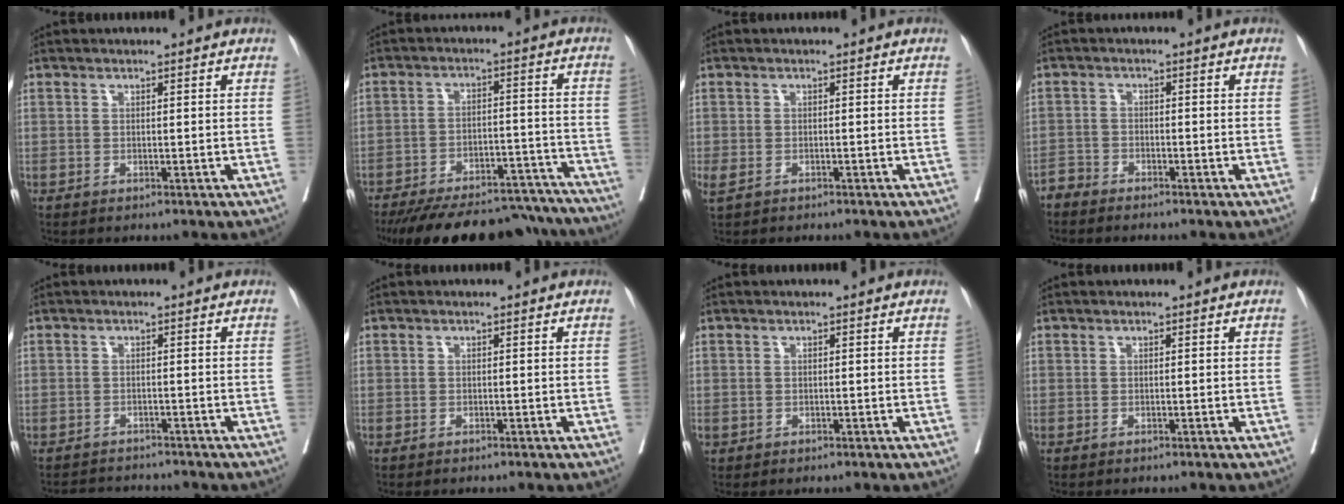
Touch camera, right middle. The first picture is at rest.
{"total": 25.3, "force": [-22.3, 7.2, 9.4], "torque": [-0.136, -0.007, -0.300]}
{"total": 2.2, "force": [-1.3, 1.0, 1.4], "torque": [-0.038, -0.005, -0.021]}
{"total": 2.0, "force": [-2.0, 0.3, -0.3], "torque": [0.012, -0.003, -0.042]}
{"total": 3.7, "force": [-3.6, 0.8, -0.1], "torque": [0.007, -0.008, -0.058]}
{"total": 0.0}
{"total": 0.6, "force": [-0.1, 0.5, 0.2], "torque": [0.000, 0.004, -0.002]}
{"total": 0.0}